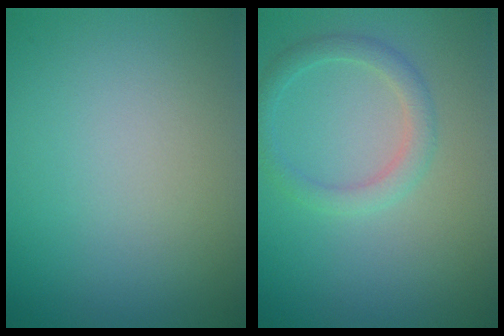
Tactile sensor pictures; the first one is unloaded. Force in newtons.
{"total": 2.2, "press": 2.2, "slide": 0.1}